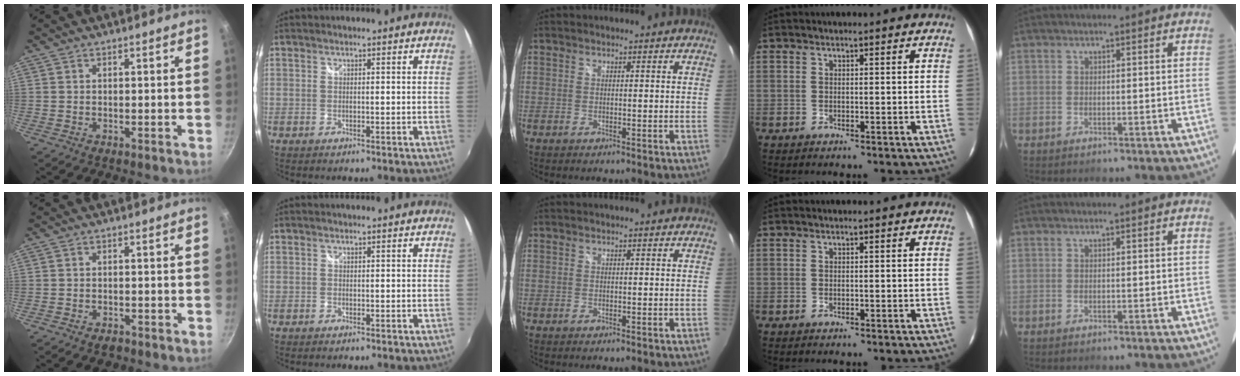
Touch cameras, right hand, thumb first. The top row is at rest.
{"thumb": {"total": 2.0, "force": [-1.4, 1.0, 0.9], "torque": [-0.016, 0.014, -0.018]}}